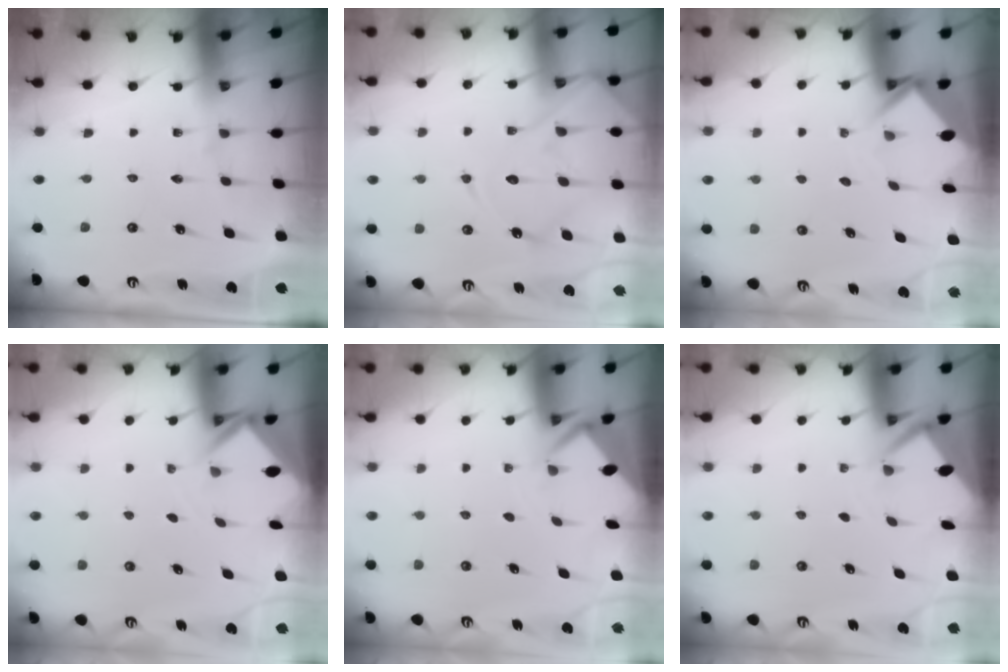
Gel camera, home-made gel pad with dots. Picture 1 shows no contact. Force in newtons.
{"total": 15.1, "press": 15.0, "slide": 1.5}
{"total": 3.9, "press": 3.9, "slide": 0.1}
{"total": 2.7, "press": 2.7, "slide": 0.2}
{"total": 2.4, "press": 2.4, "slide": 0.1}
{"total": 2.7, "press": 2.7, "slide": 0.3}